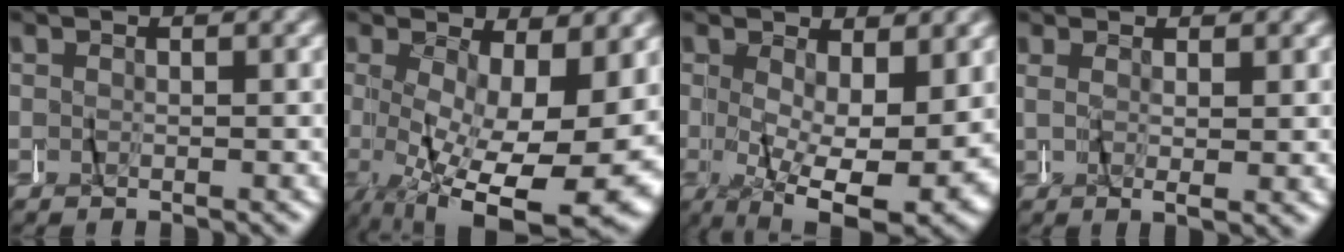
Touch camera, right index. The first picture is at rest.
{"total": 11.2, "force": [-3.1, 3.9, 10.1], "torque": [-0.152, -0.048, -0.024]}
{"total": 8.7, "force": [-1.7, 3.1, 8.0], "torque": [-0.111, -0.033, -0.012]}
{"total": 1.5, "force": [0.1, -1.0, 1.1], "torque": [-0.020, -0.001, 0.001]}